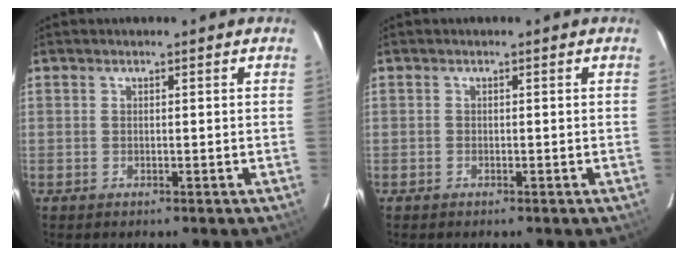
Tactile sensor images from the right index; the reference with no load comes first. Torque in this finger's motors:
{"motor_torque": [0.15, -0.17, 0.05, 0.02]}